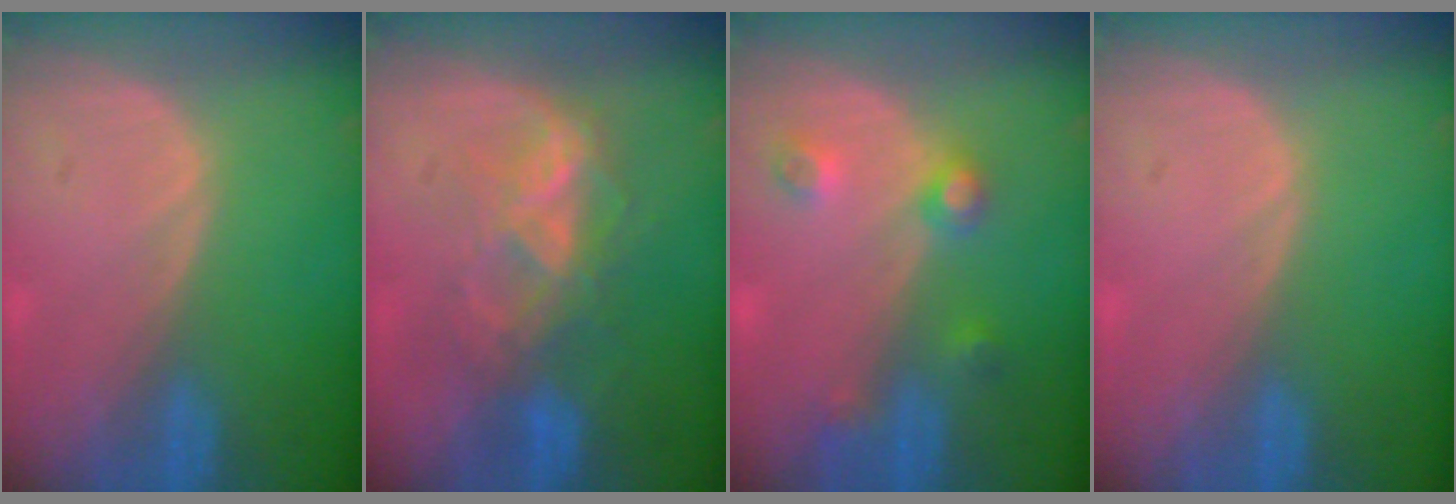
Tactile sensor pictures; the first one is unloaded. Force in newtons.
{"total": 6.7, "press": 6.5, "slide": 1.5}
{"total": 4.5, "press": 4.0, "slide": 2.1}
{"total": 0.0}